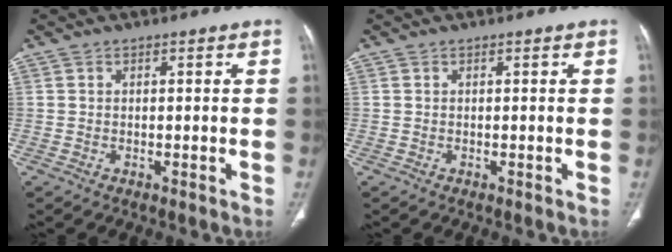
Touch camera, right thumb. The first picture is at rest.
{"total": 0.0}